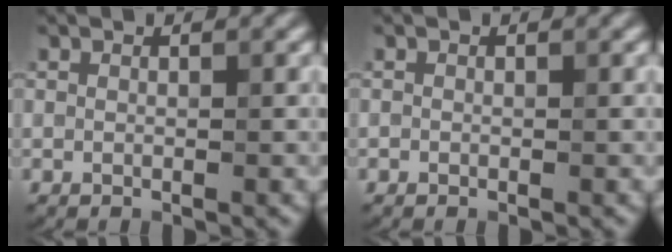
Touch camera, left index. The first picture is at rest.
{"total": 0.0}